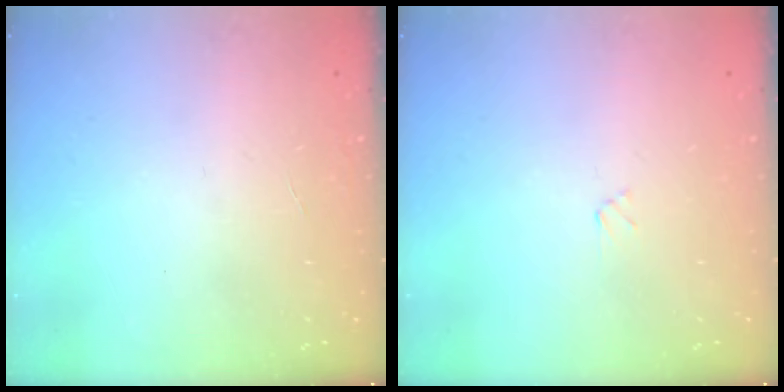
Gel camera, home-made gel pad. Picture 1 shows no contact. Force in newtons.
{"total": 1.2, "press": 1.2, "slide": 0.1}